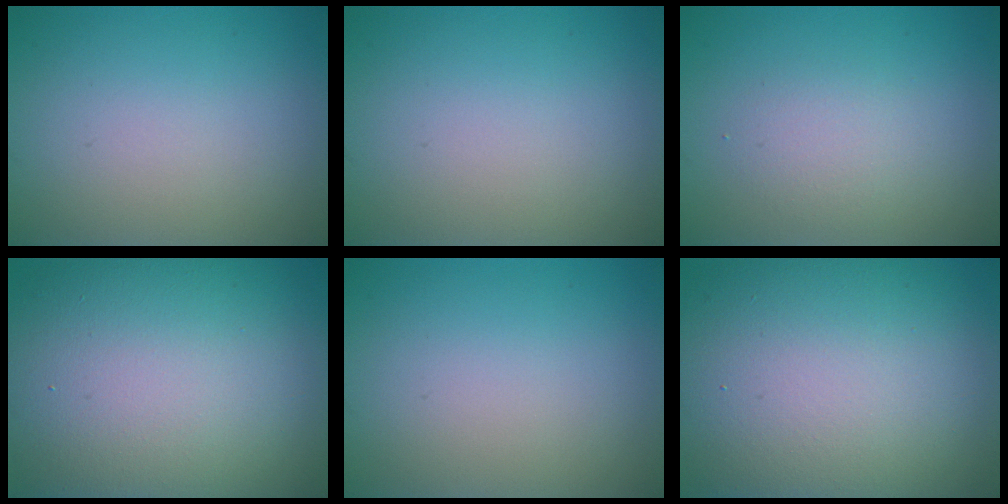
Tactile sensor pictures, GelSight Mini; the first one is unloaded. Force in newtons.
{"total": 0.0}
{"total": 2.0, "press": 2.0, "slide": 0.1}
{"total": 17.3, "press": 17.3, "slide": 0.9}
{"total": 0.0}
{"total": 16.3, "press": 16.3, "slide": 0.9}